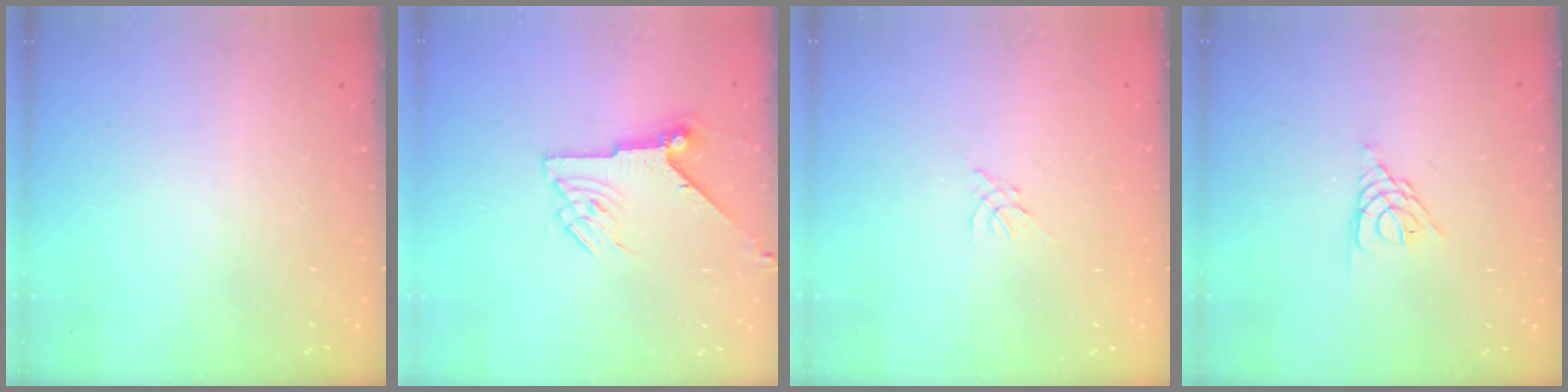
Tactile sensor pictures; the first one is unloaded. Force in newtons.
{"total": 7.7, "press": 7.7, "slide": 0.2}
{"total": 0.0}
{"total": 3.3, "press": 3.2, "slide": 0.5}